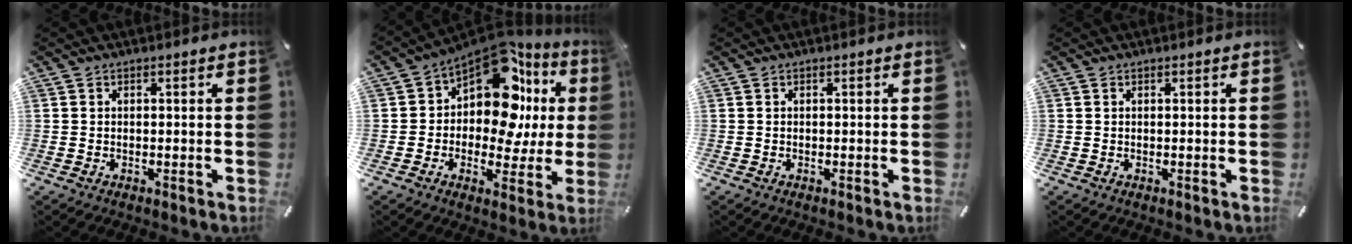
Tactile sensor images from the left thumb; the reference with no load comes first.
{"total": 15.8, "force": [6.1, 9.3, 11.2], "torque": [-0.176, -0.056, 0.102]}
{"total": 0.0}
{"total": 0.0}